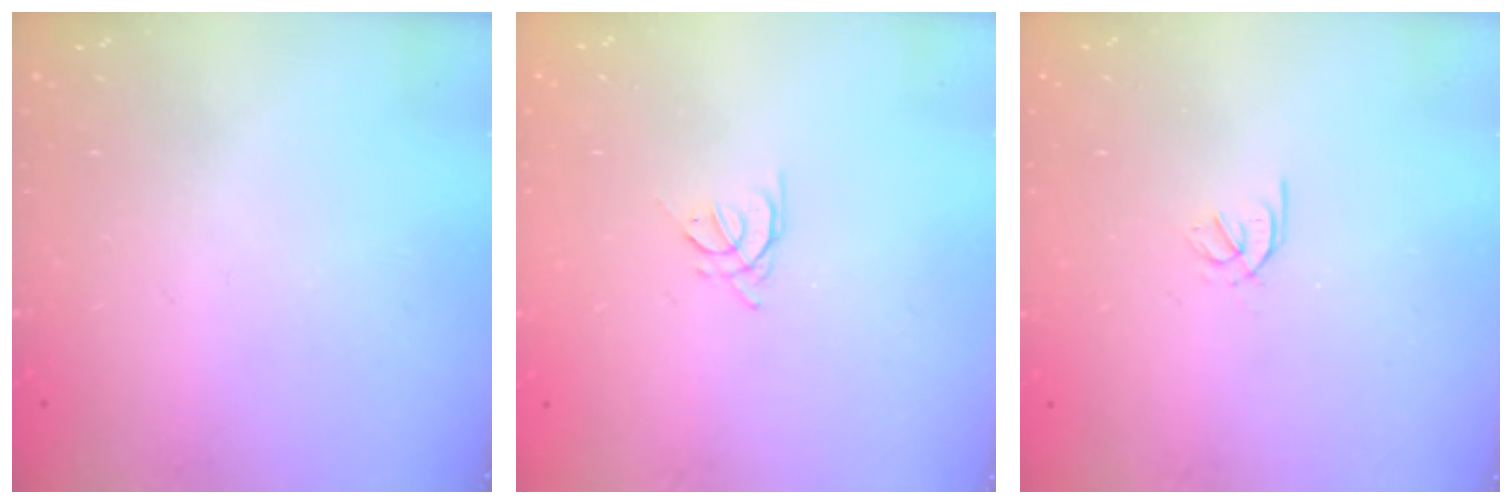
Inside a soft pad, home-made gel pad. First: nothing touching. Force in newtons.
{"total": 2.5, "press": 2.4, "slide": 0.5}
{"total": 1.7, "press": 1.6, "slide": 0.6}